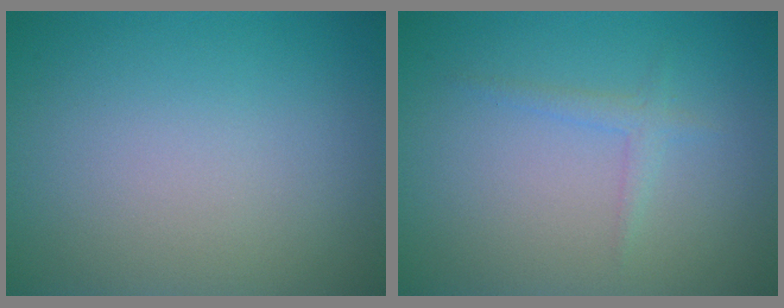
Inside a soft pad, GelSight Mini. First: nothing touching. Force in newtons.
{"total": 1.2, "press": 1.2, "slide": 0.1}